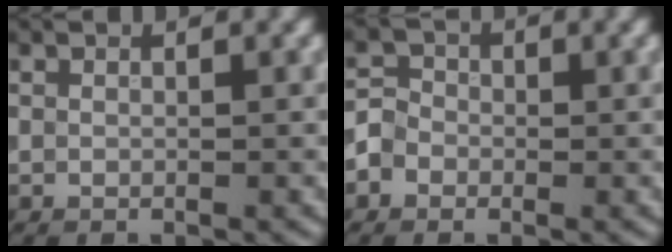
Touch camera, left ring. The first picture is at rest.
{"total": 2.8, "force": [-0.9, 2.5, 0.9], "torque": [-0.002, 0.012, -0.030]}